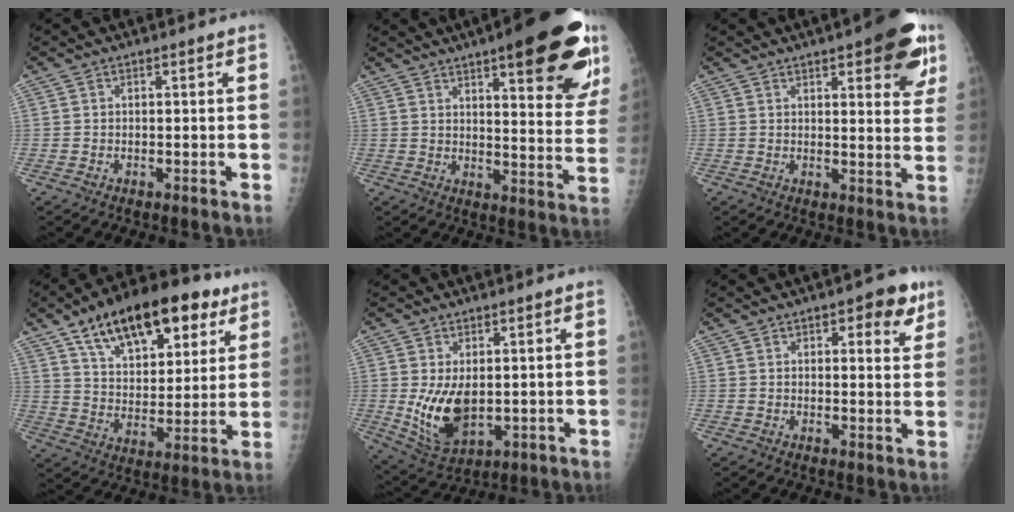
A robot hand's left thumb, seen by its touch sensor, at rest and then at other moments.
{"total": 24.2, "force": [13.9, 6.5, 18.8], "torque": [-0.214, -0.047, 0.177]}
{"total": 13.7, "force": [7.3, 4.4, 10.7], "torque": [-0.095, -0.027, 0.087]}
{"total": 23.4, "force": [13.0, 11.6, 15.7], "torque": [-0.214, -0.021, 0.211]}
{"total": 10.1, "force": [-0.1, 5.9, 8.2], "torque": [-0.137, -0.018, 0.018]}
{"total": 7.2, "force": [3.8, 3.1, 5.3], "torque": [-0.041, -0.013, 0.042]}